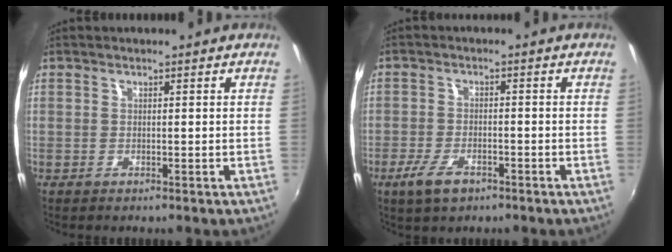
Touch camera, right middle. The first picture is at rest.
{"total": 5.3, "force": [-3.4, 2.2, 3.4], "torque": [-0.090, -0.010, -0.063]}